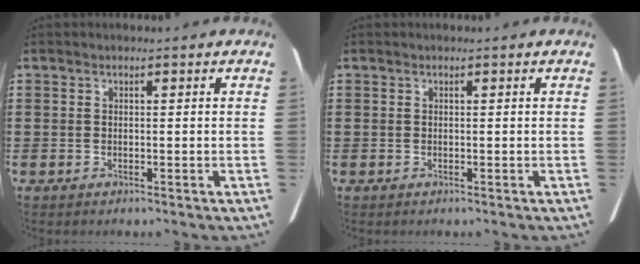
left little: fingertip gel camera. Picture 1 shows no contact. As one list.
[{"total": 0.0}]